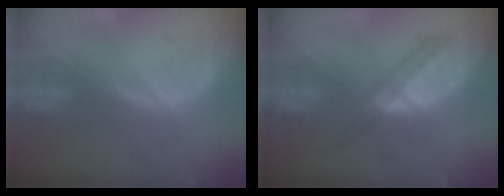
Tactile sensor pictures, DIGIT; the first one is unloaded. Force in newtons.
{"total": 4.2, "press": 4.1, "slide": 1.2}